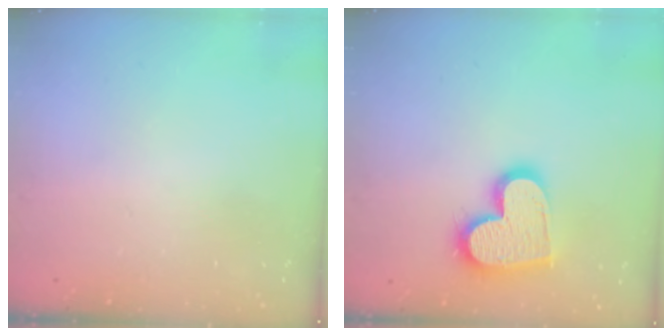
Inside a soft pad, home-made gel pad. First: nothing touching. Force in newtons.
{"total": 17.2, "press": 17.1, "slide": 1.2}